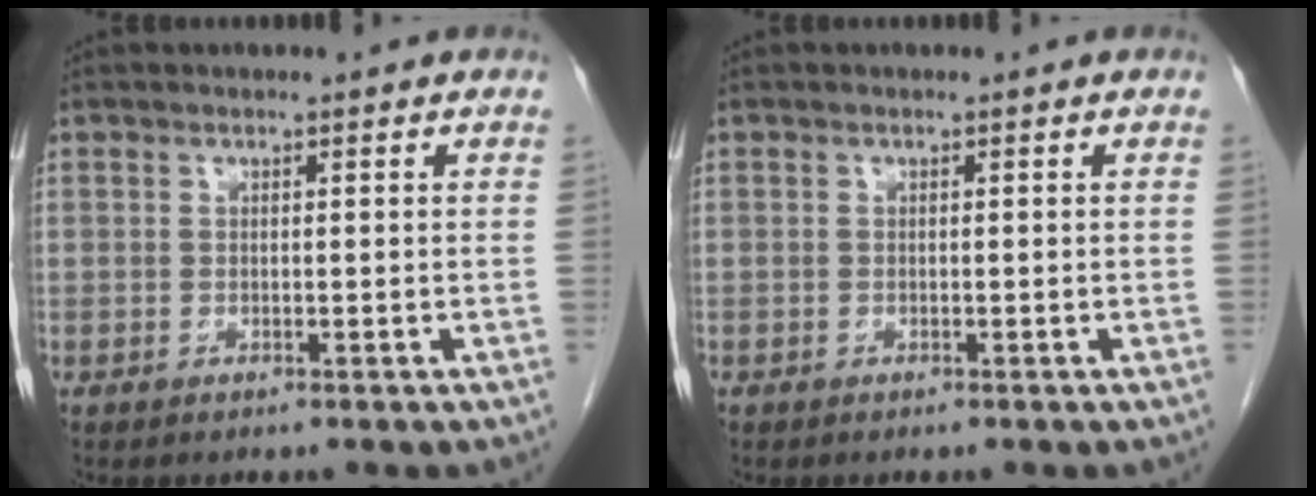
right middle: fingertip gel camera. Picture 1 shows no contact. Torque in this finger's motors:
{"motor_torque": [0.91, -0.97, 0.42, 0.08]}